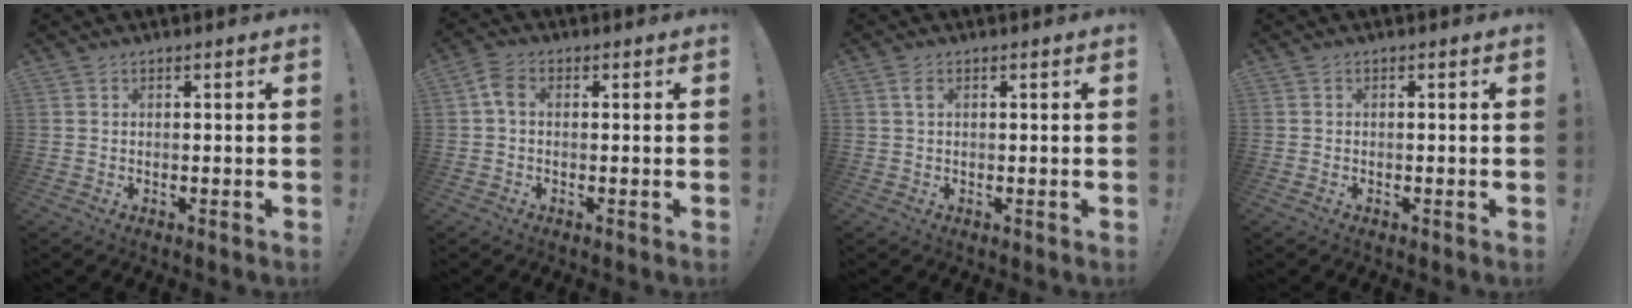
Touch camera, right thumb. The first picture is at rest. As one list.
[{"total": 4.2, "force": [0.4, 2.7, 3.2], "torque": [-0.063, 0.006, 0.007]}, {"total": 2.1, "force": [0.7, 1.0, 1.7], "torque": [-0.028, 0.000, 0.010]}, {"total": 0.0}]